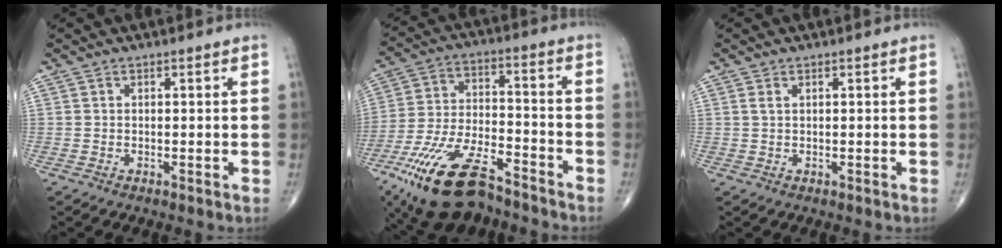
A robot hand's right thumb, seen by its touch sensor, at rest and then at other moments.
{"total": 19.5, "force": [-13.5, 7.5, 11.8], "torque": [-0.246, 0.045, -0.244]}
{"total": 1.0, "force": [0.5, 0.5, 0.8], "torque": [-0.019, 0.009, 0.013]}